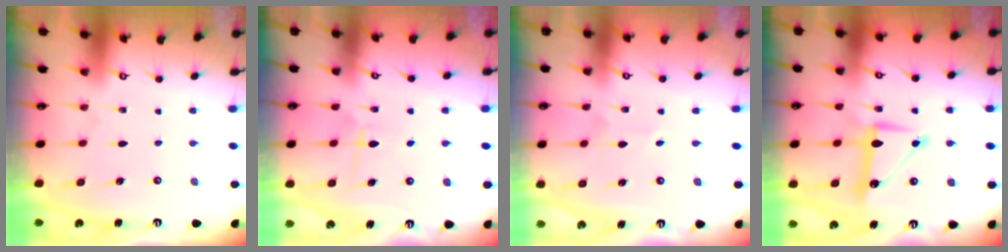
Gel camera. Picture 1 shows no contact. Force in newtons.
{"total": 5.8, "press": 5.8, "slide": 0.6}
{"total": 2.5, "press": 2.4, "slide": 0.6}
{"total": 10.4, "press": 10.4, "slide": 0.6}